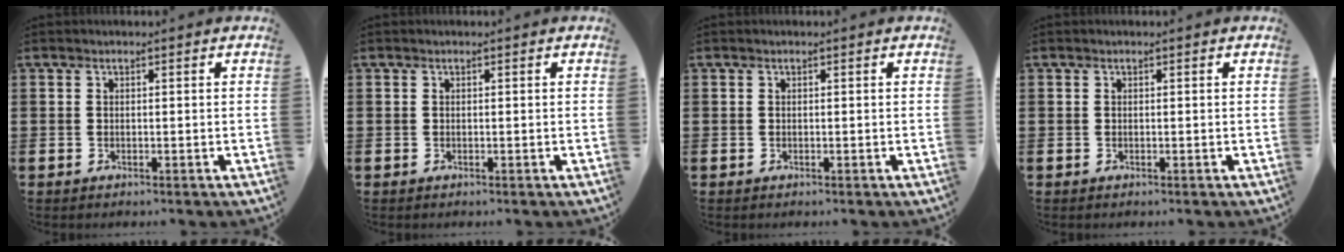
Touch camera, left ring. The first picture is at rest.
{"total": 0.0}
{"total": 0.0}
{"total": 0.0}